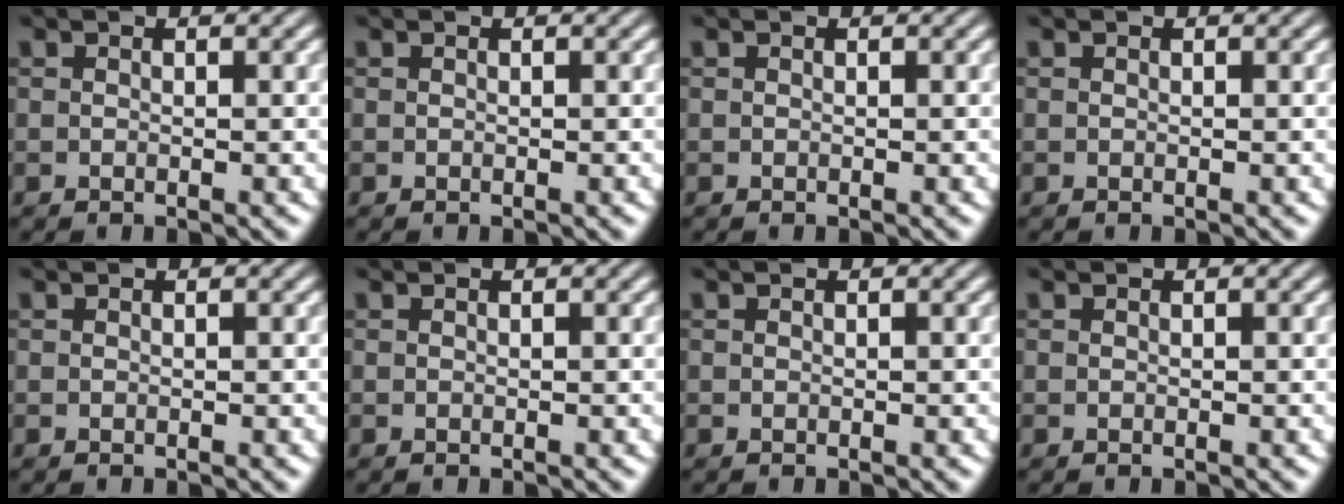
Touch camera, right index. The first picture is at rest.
{"total": 0.0}
{"total": 0.0}
{"total": 0.0}
{"total": 0.0}
{"total": 0.0}
{"total": 0.0}
{"total": 0.0}